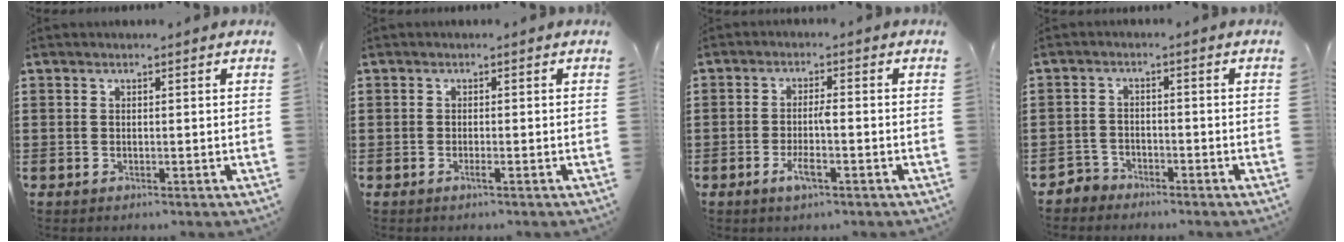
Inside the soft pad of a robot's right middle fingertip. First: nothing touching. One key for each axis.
{"total": 0.6, "fx": -0.5, "fy": 0.0, "fz": 0.3, "tx": -0.006, "ty": -0.004, "tz": -0.008}
{"total": 3.4, "fx": -1.3, "fy": 0.7, "fz": 3.1, "tx": -0.066, "ty": -0.002, "tz": -0.030}
{"total": 2.6, "fx": -2.5, "fy": 0.8, "fz": -0.2, "tx": -0.004, "ty": 0.000, "tz": -0.055}